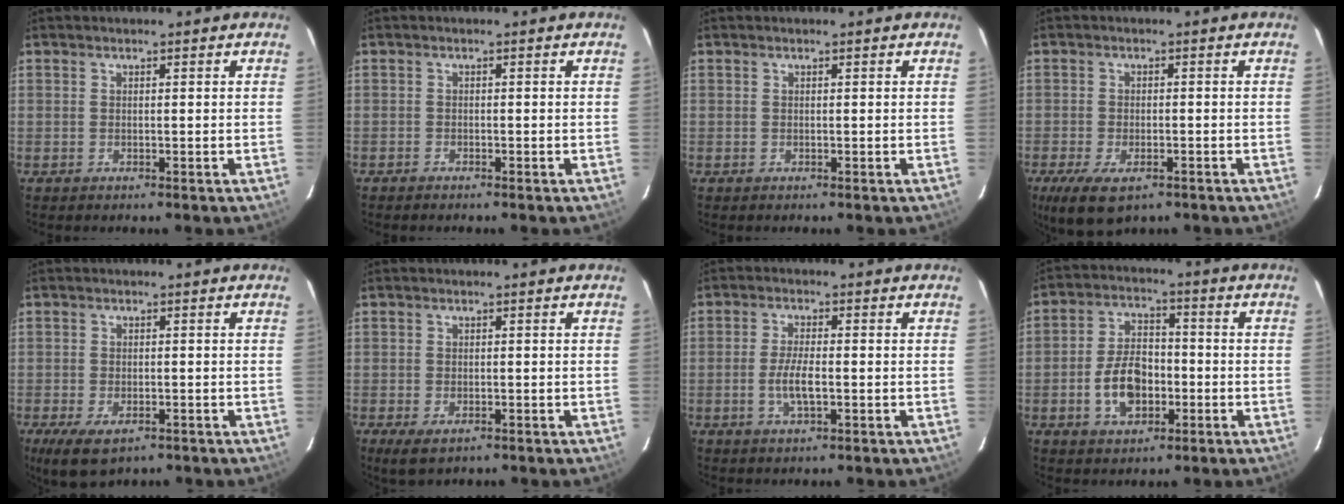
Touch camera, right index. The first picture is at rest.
{"total": 0.8, "force": [-0.7, 0.2, 0.0], "torque": [-0.008, 0.003, -0.014]}
{"total": 0.0}
{"total": 11.0, "force": [-7.0, 4.9, 6.9], "torque": [-0.159, -0.030, -0.118]}
{"total": 6.8, "force": [-3.9, 3.3, 4.5], "torque": [-0.102, -0.026, -0.065]}
{"total": 1.8, "force": [-1.2, 0.9, 1.1], "torque": [-0.022, -0.005, -0.021]}
{"total": 4.6, "force": [-1.1, 1.1, 4.3], "torque": [-0.087, -0.003, -0.022]}
{"total": 9.4, "force": [-2.8, 5.8, 6.8], "torque": [-0.135, 0.017, -0.042]}